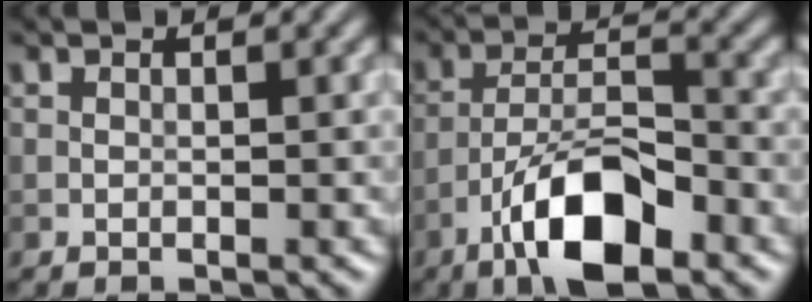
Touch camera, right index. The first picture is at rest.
{"total": 8.5, "force": [-4.8, 2.9, 6.4], "torque": [-0.111, 0.011, -0.090]}